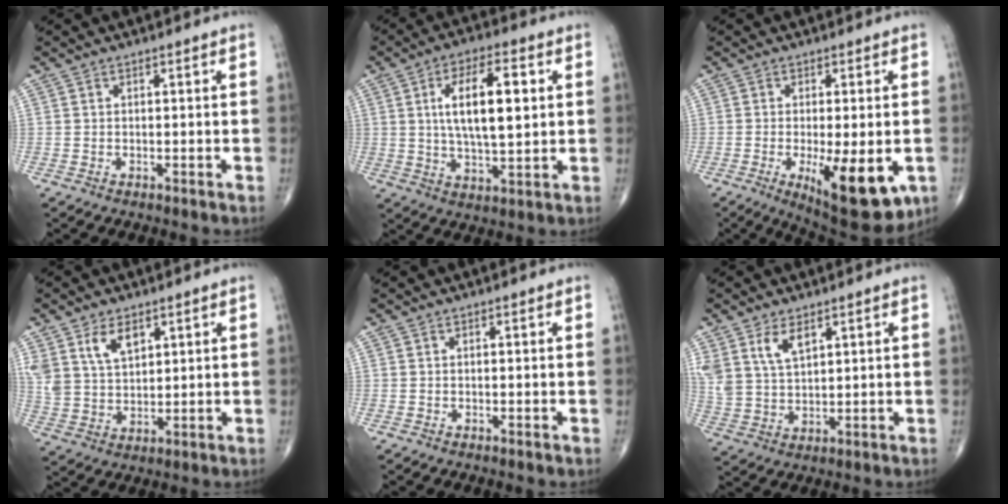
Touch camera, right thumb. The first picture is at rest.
{"total": 13.4, "force": [2.7, 5.3, 12.0], "torque": [-0.194, -0.003, 0.045]}
{"total": 14.1, "force": [-4.2, 4.8, 12.6], "torque": [-0.162, -0.019, -0.048]}
{"total": 7.9, "force": [4.3, 4.5, 4.8], "torque": [-0.079, -0.018, 0.092]}
{"total": 0.0}
{"total": 7.0, "force": [4.0, 3.5, 4.5], "torque": [-0.084, -0.015, 0.088]}